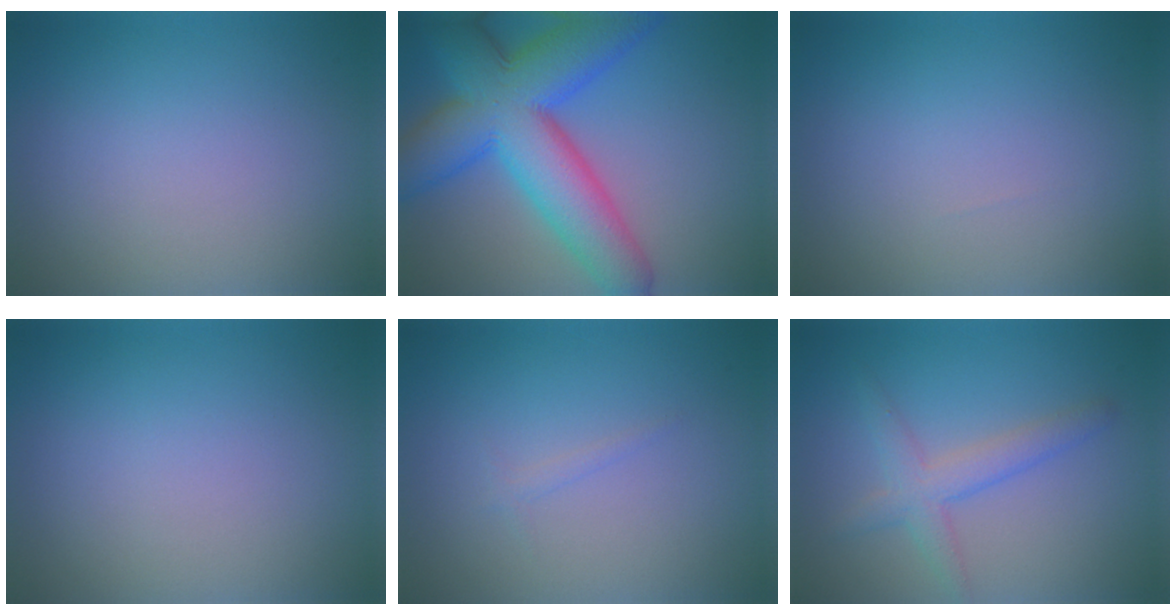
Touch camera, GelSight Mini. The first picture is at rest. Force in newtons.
{"total": 12.8, "press": 12.8, "slide": 0.5}
{"total": 0.0}
{"total": 0.0}
{"total": 0.6, "press": 0.6, "slide": 0.0}
{"total": 3.0, "press": 3.0, "slide": 0.0}